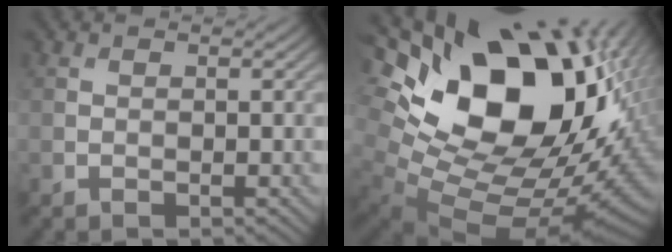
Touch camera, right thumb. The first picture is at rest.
{"total": 21.1, "force": [5.4, 13.6, 15.3], "torque": [-0.263, -0.016, 0.135]}